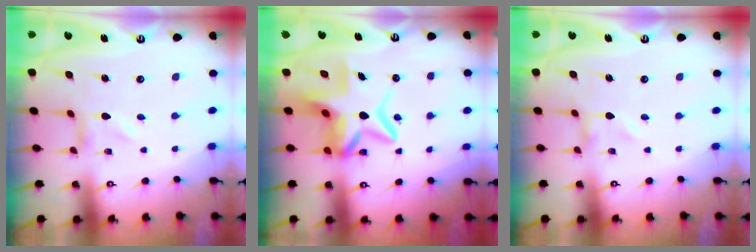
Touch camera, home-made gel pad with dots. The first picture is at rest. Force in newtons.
{"total": 11.7, "press": 11.6, "slide": 1.8}
{"total": 0.0}